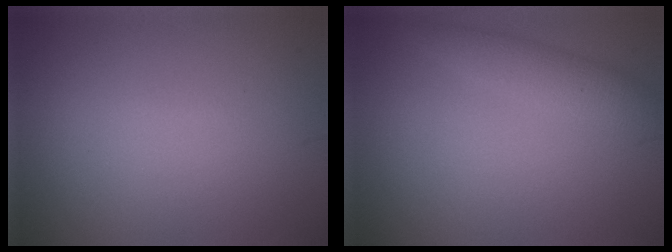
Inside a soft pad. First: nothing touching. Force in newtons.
{"total": 2.3, "press": 2.3, "slide": 0.0}